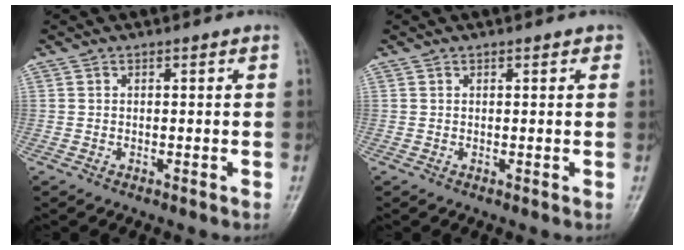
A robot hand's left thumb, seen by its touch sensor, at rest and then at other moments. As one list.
[{"total": 1.3, "force": [0.7, 0.6, 0.9], "torque": [-0.006, 0.000, 0.005]}]